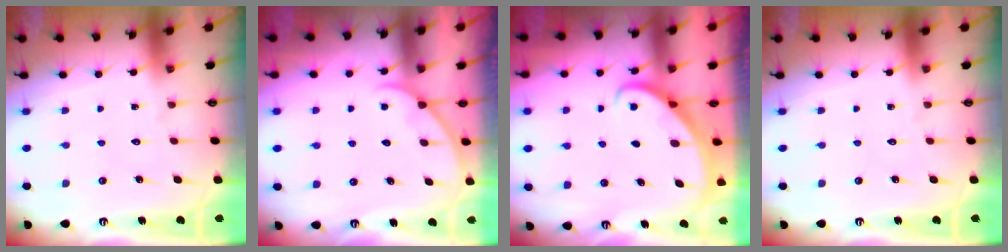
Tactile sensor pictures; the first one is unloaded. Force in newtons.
{"total": 3.1, "press": 3.0, "slide": 0.3}
{"total": 2.7, "press": 2.7, "slide": 0.1}
{"total": 0.0}